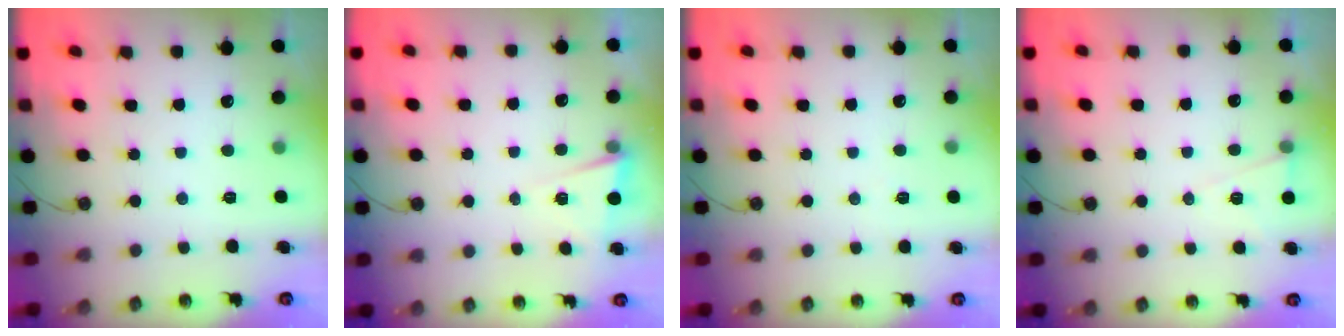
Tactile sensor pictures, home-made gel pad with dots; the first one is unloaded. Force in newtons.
{"total": 3.0, "press": 2.8, "slide": 0.9}
{"total": 5.2, "press": 2.8, "slide": 4.4}
{"total": 6.0, "press": 3.9, "slide": 4.5}